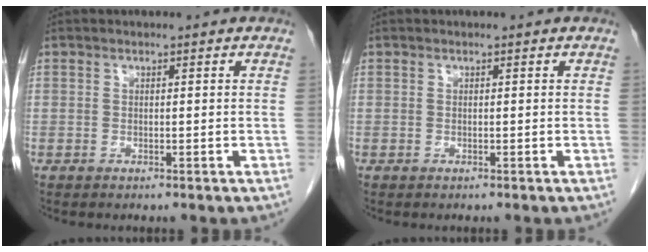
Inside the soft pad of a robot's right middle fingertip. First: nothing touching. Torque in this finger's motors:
{"motor_torque": [0.37, -0.09, -0.01, 0.00]}